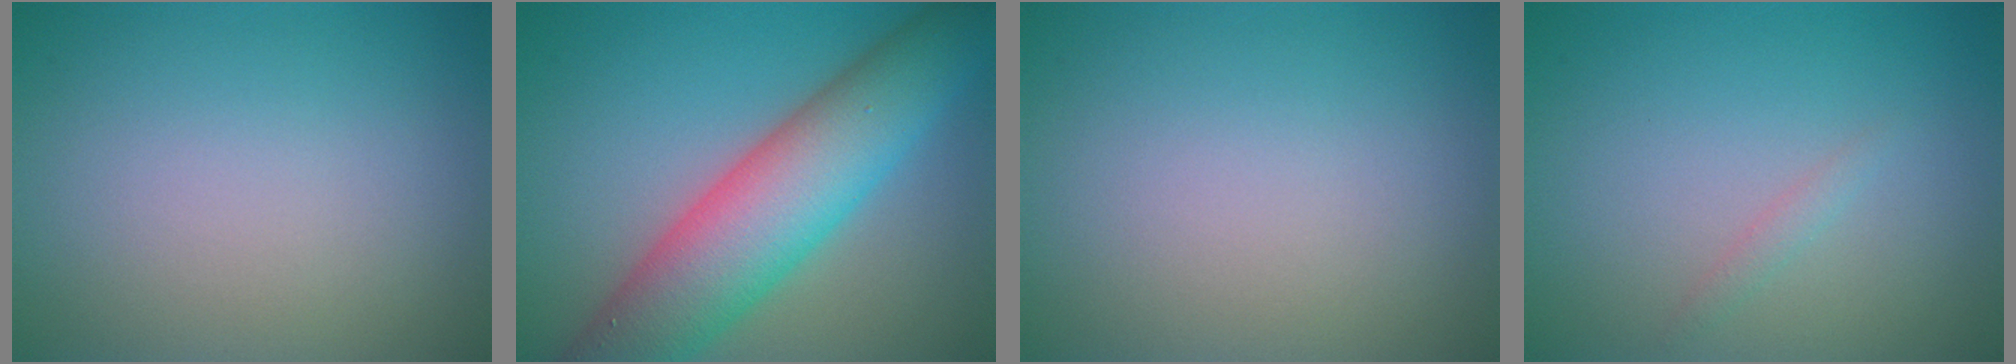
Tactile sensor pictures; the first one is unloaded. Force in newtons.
{"total": 10.0, "press": 10.0, "slide": 0.5}
{"total": 0.0}
{"total": 0.7, "press": 0.7, "slide": 0.0}